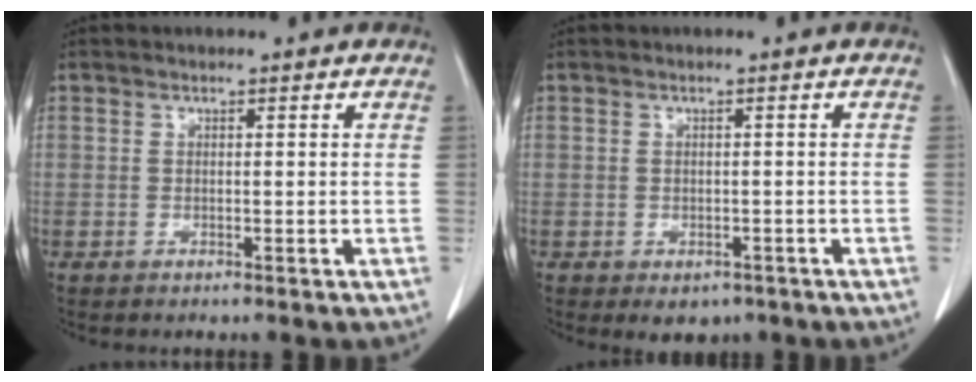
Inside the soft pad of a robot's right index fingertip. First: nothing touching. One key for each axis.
{"total": 3.3, "fx": -2.0, "fy": 2.2, "fz": 1.3, "tx": -0.007, "ty": 0.002, "tz": -0.016}